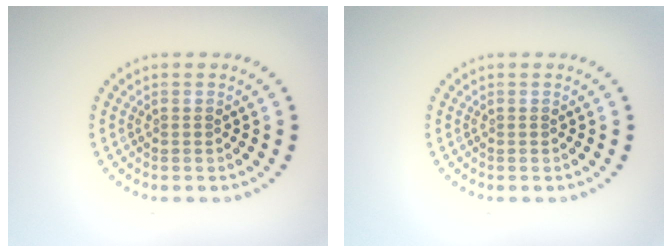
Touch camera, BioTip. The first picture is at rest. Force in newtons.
{"total": 0.0}